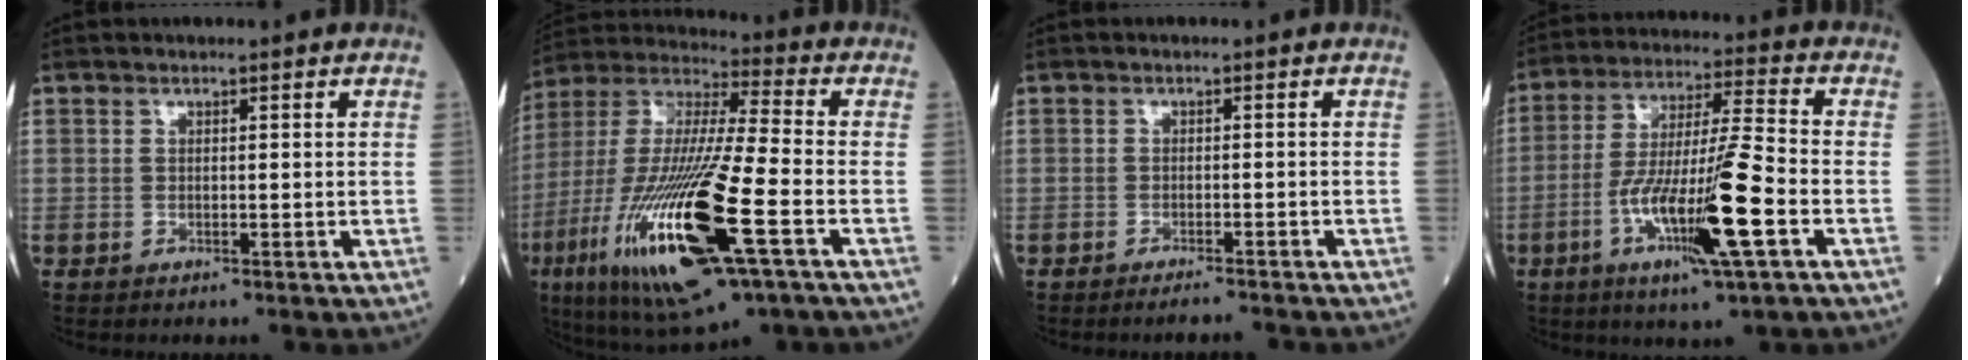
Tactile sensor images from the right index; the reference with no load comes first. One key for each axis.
{"total": 26.0, "fx": -8.9, "fy": 3.6, "fz": 24.2, "tx": -0.529, "ty": -0.051, "tz": -0.160}
{"total": 2.7, "fx": -2.5, "fy": -0.1, "fz": 0.8, "tx": -0.012, "ty": -0.006, "tz": -0.035}
{"total": 15.2, "fx": -5.4, "fy": 0.4, "fz": 14.2, "tx": -0.270, "ty": -0.013, "tz": -0.097}